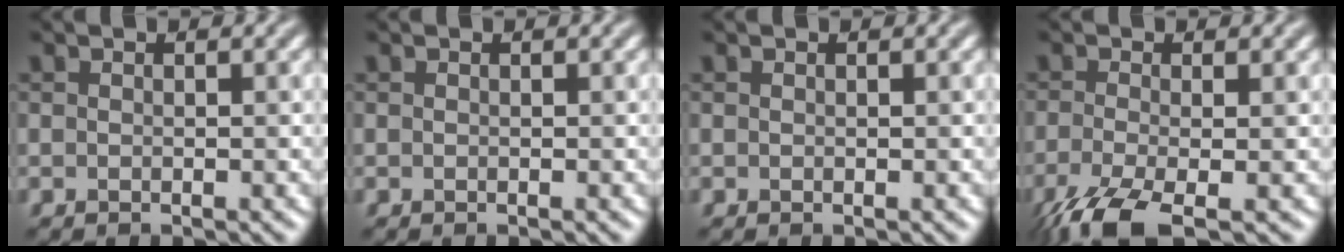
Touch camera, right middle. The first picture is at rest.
{"total": 0.0}
{"total": 0.0}
{"total": 6.1, "force": [-3.5, 1.9, 4.6], "torque": [-0.103, -0.020, -0.072]}